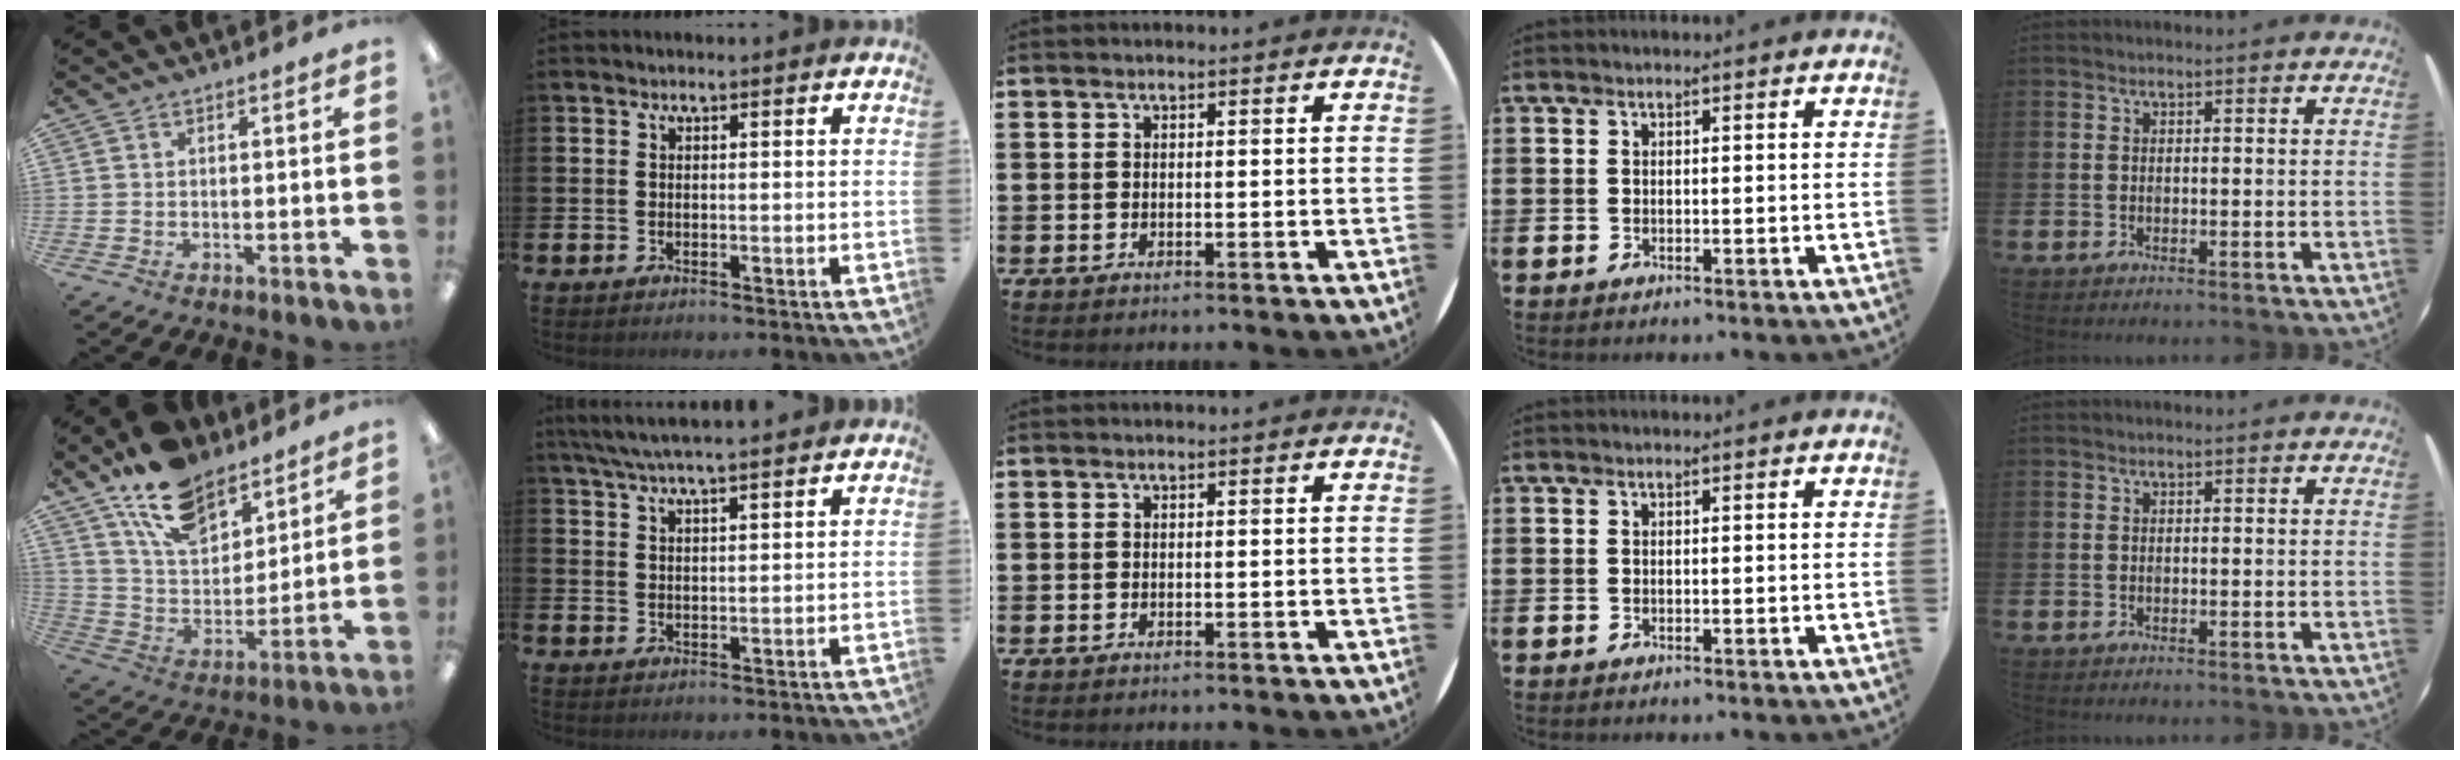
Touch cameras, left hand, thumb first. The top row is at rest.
{"thumb": {"total": 16.1, "force": [11.7, 8.3, 7.1], "torque": [-0.131, -0.062, 0.218]}, "index": {"total": 5.2, "force": [4.9, 0.1, 2.0], "torque": [-0.055, -0.011, 0.089]}}